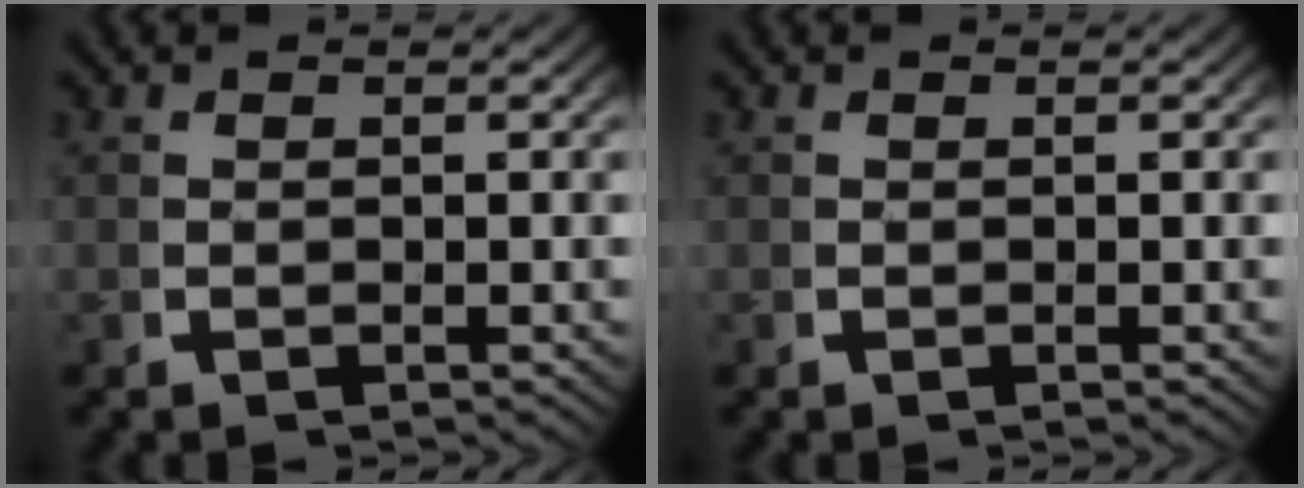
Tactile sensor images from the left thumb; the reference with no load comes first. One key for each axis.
{"total": 0.0}